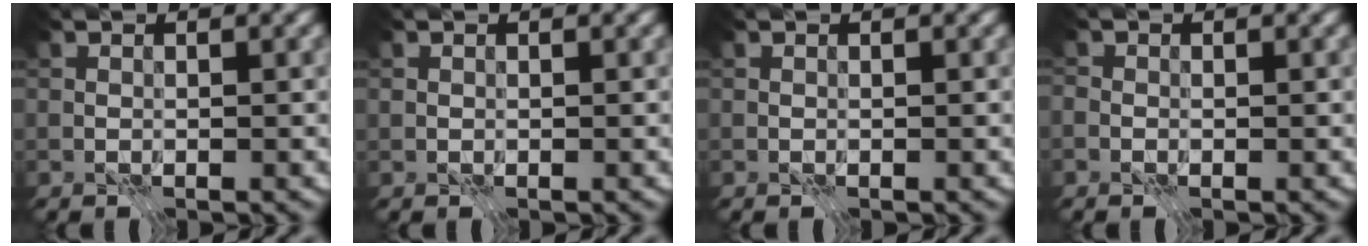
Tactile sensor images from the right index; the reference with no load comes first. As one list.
[{"total": 0.0}, {"total": 0.0}, {"total": 1.0, "force": [-0.5, 0.8, 0.4], "torque": [-0.006, -0.001, -0.013]}]